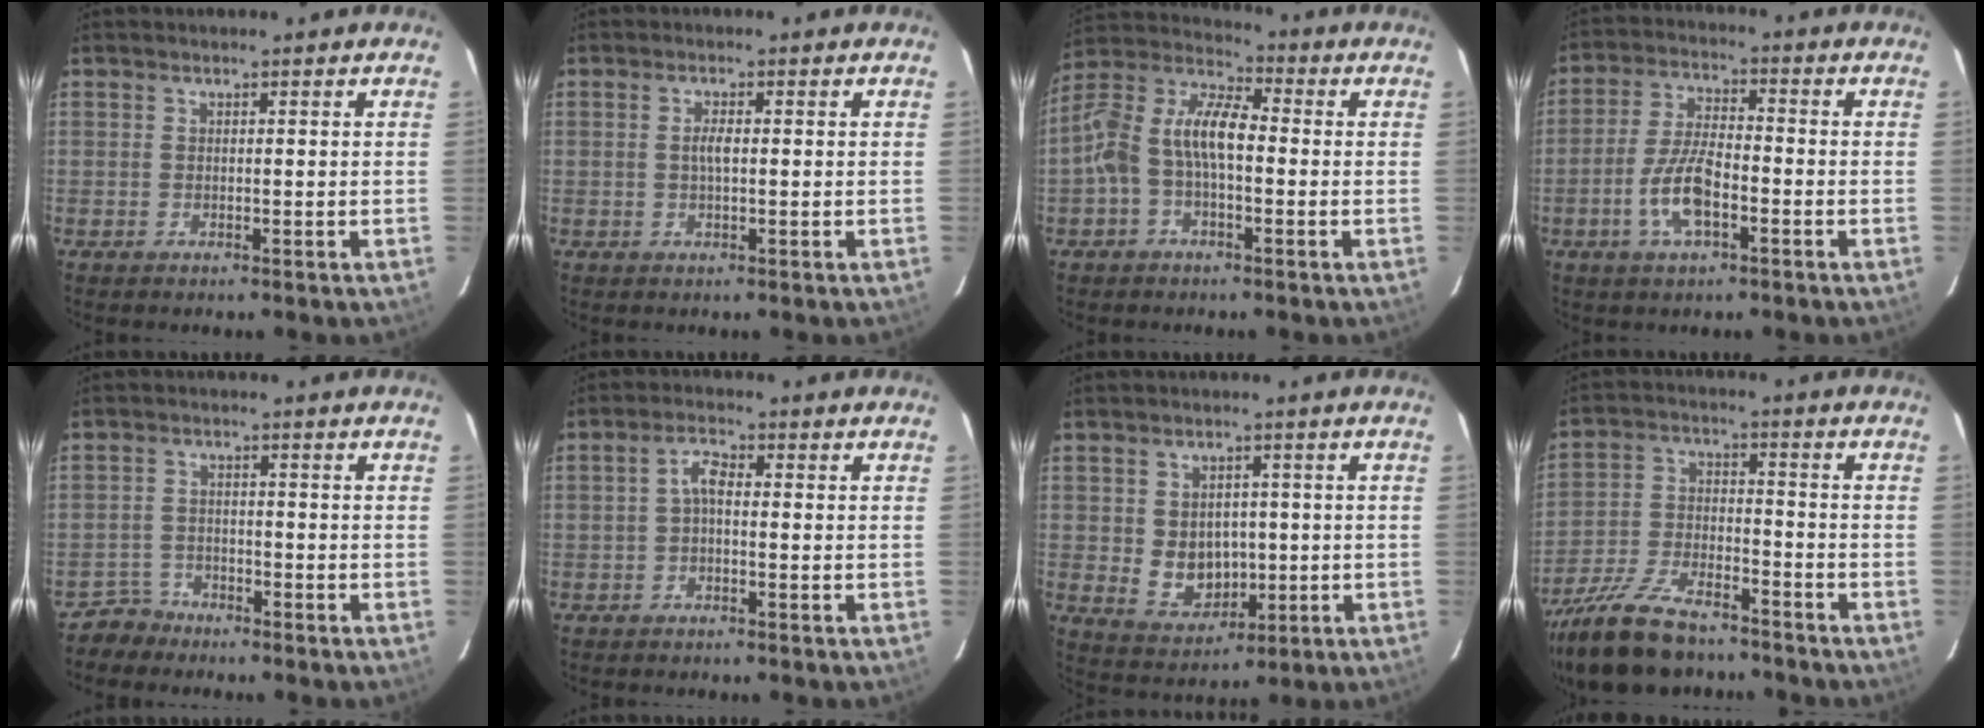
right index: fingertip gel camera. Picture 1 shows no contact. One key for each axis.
{"total": 2.0, "fx": 0.0, "fy": 0.6, "fz": 1.9, "tx": -0.038, "ty": 0.002, "tz": 0.000}
{"total": 11.4, "fx": -1.4, "fy": 5.6, "fz": 9.9, "tx": -0.203, "ty": 0.025, "tz": -0.034}
{"total": 8.8, "fx": -3.4, "fy": 3.1, "fz": 7.5, "tx": -0.157, "ty": 0.001, "tz": -0.065}
{"total": 3.6, "fx": -3.0, "fy": 2.0, "fz": -0.7, "tx": 0.008, "ty": 0.014, "tz": -0.059}
{"total": 2.6, "fx": -0.5, "fy": 1.2, "fz": 2.3, "tx": -0.048, "ty": 0.011, "tz": -0.010}
{"total": 7.7, "fx": -0.4, "fy": 6.3, "fz": 4.3, "tx": -0.088, "ty": -0.001, "tz": 0.016}
{"total": 18.9, "fx": -15.0, "fy": 6.7, "fz": 9.3, "tx": -0.204, "ty": -0.028, "tz": -0.262}